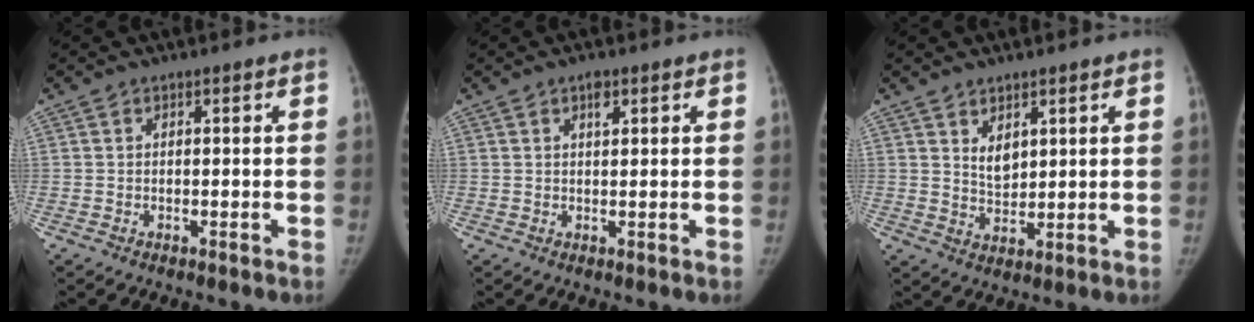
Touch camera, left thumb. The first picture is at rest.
{"total": 2.0, "force": [1.1, 0.9, 1.4], "torque": [-0.016, -0.004, 0.016]}
{"total": 4.2, "force": [2.1, 2.5, 2.6], "torque": [-0.026, -0.021, 0.046]}